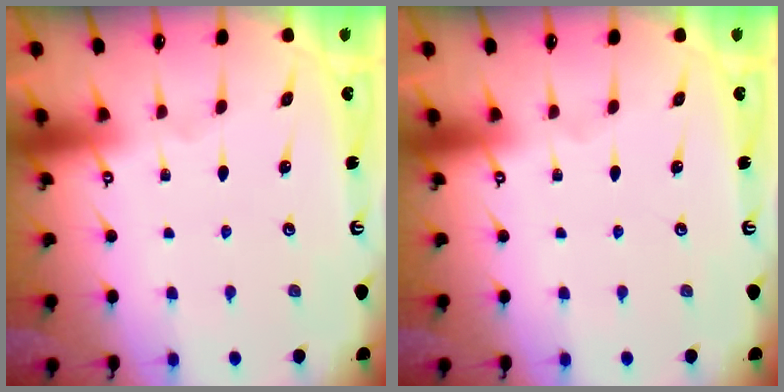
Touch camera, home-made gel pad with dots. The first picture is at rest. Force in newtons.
{"total": 0.0}